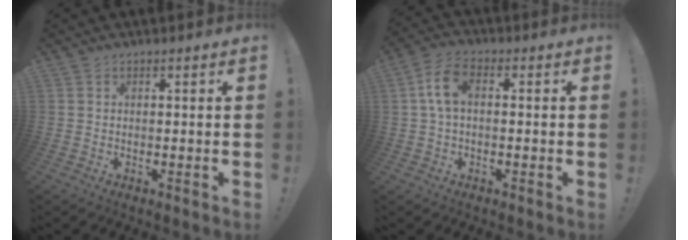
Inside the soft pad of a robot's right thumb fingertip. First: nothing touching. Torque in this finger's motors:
{"motor_torque": [0.06, 0.11, 0.78, -0.05, 0.24]}